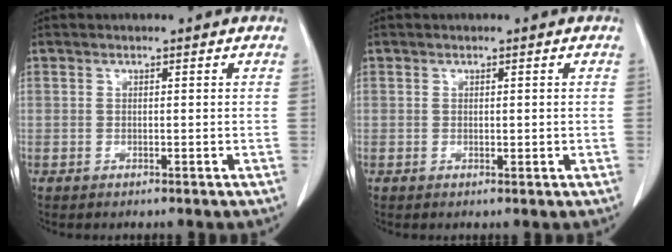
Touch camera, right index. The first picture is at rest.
{"total": 0.8, "force": [0.1, 0.5, 0.6], "torque": [-0.010, -0.003, 0.002]}